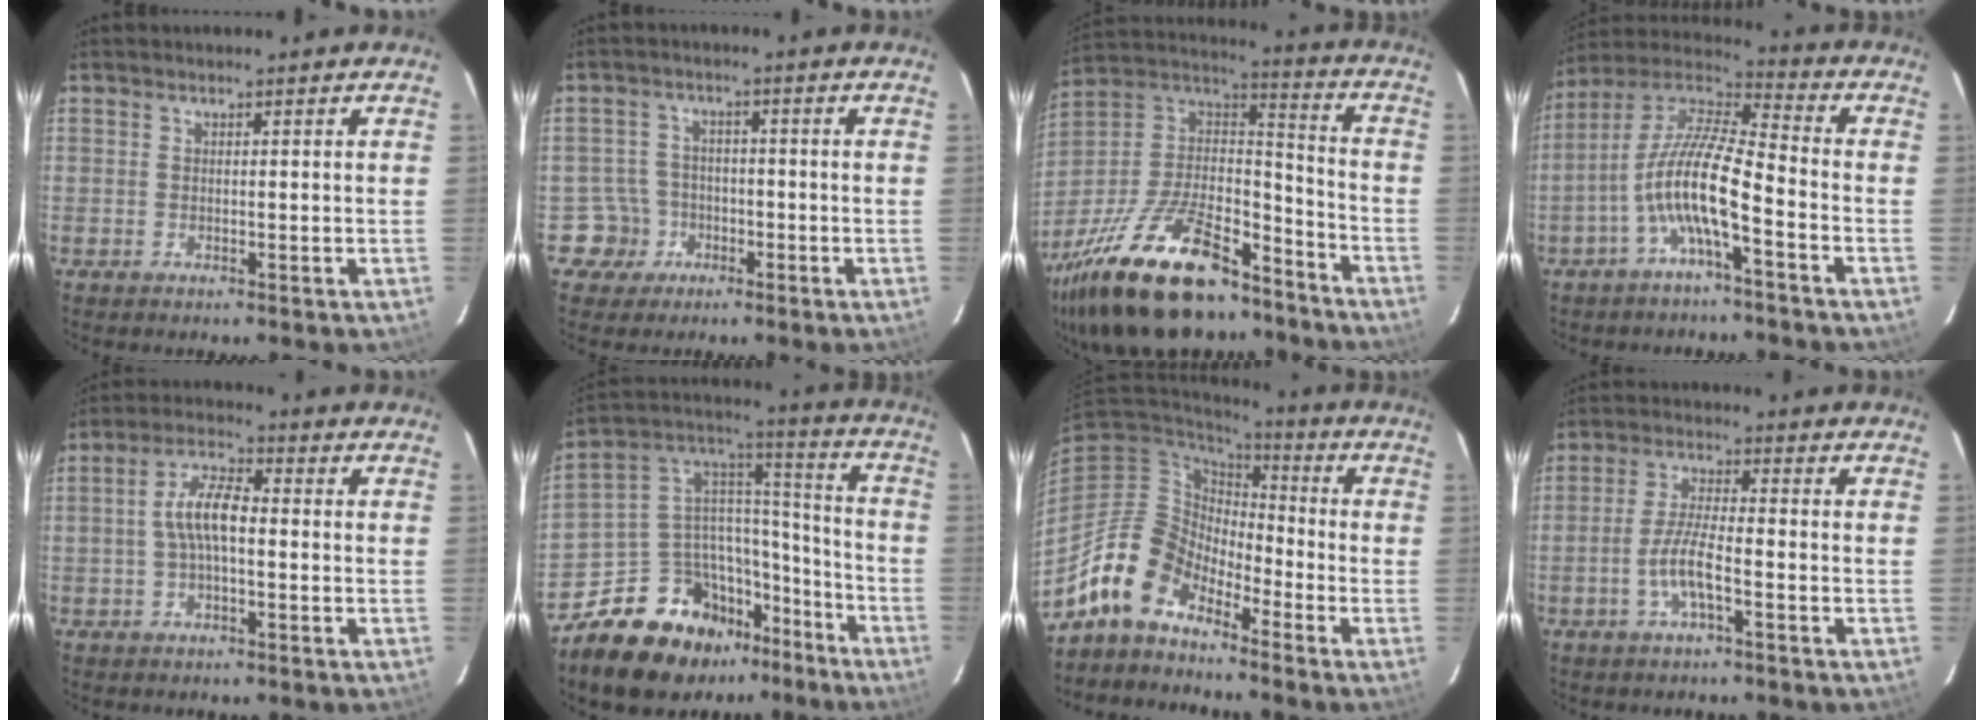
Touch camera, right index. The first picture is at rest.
{"total": 5.1, "force": [-2.3, 4.5, -0.3], "torque": [0.001, 0.022, -0.040]}
{"total": 31.9, "force": [-22.0, 13.2, 18.9], "torque": [-0.382, -0.004, -0.349]}
{"total": 12.0, "force": [-4.9, 2.3, 10.7], "torque": [-0.216, 0.006, -0.098]}
{"total": 6.5, "force": [-0.7, 2.5, 6.0], "torque": [-0.122, 0.017, -0.014]}
{"total": 19.1, "force": [-13.7, 10.4, 8.3], "torque": [-0.168, 0.061, -0.210]}
{"total": 10.8, "force": [-8.5, 5.8, 3.5], "torque": [-0.074, 0.025, -0.169]}
{"total": 5.9, "force": [-2.7, 0.9, 5.1], "torque": [-0.107, 0.001, -0.051]}